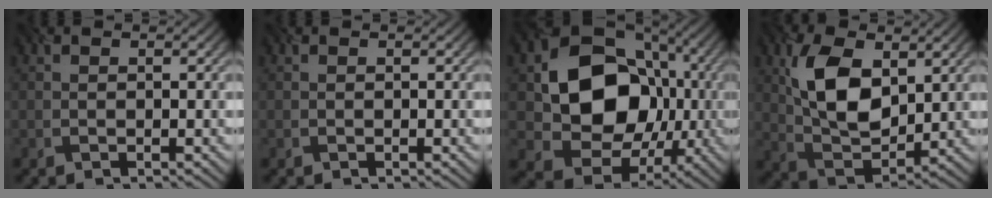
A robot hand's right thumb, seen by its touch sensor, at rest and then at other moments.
{"total": 0.0}
{"total": 14.4, "force": [0.5, 12.0, 7.9], "torque": [-0.135, -0.012, 0.022]}
{"total": 9.0, "force": [2.7, 5.3, 6.8], "torque": [-0.157, 0.004, 0.057]}